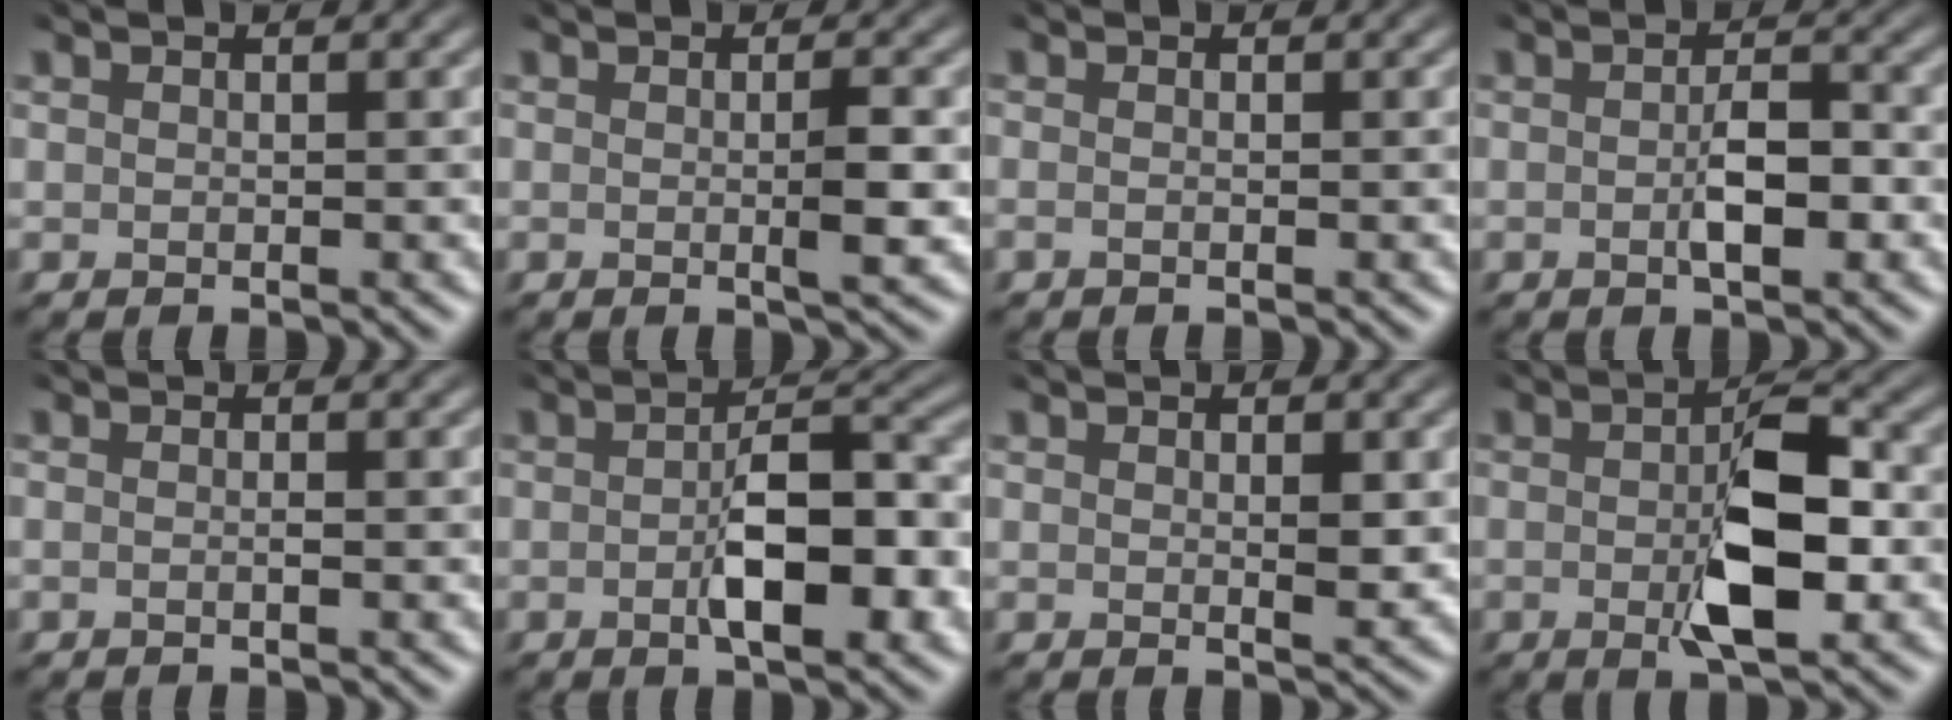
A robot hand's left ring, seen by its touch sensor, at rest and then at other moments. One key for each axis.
{"total": 2.2, "fx": -0.5, "fy": 0.4, "fz": 2.1, "tx": -0.033, "ty": -0.004, "tz": -0.004}
{"total": 0.8, "fx": -0.2, "fy": 0.3, "fz": 0.7, "tx": -0.007, "ty": -0.004, "tz": -0.012}
{"total": 3.0, "fx": -1.2, "fy": 1.1, "fz": 2.5, "tx": -0.046, "ty": -0.002, "tz": -0.016}
{"total": 1.1, "fx": -0.1, "fy": 0.6, "fz": 0.9, "tx": -0.002, "ty": -0.006, "tz": -0.017}
{"total": 6.5, "fx": -1.9, "fy": 2.6, "fz": 5.7, "tx": -0.092, "ty": -0.003, "tz": -0.027}
{"total": 1.6, "fx": 0.3, "fy": 0.5, "fz": 1.5, "tx": -0.026, "ty": -0.004, "tz": 0.011}
{"total": 6.3, "fx": -1.4, "fy": 2.2, "fz": 5.7, "tx": -0.094, "ty": -0.003, "tz": -0.023}